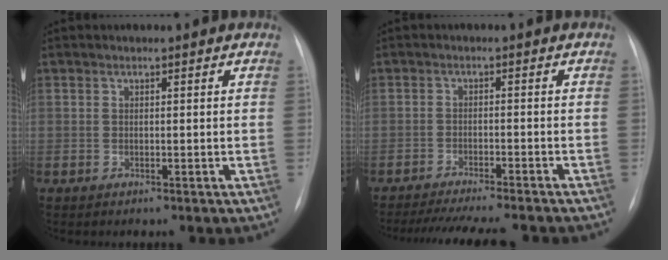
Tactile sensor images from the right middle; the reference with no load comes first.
{"total": 13.3, "force": [-11.9, 1.1, 5.9], "torque": [-0.083, -0.018, -0.161]}